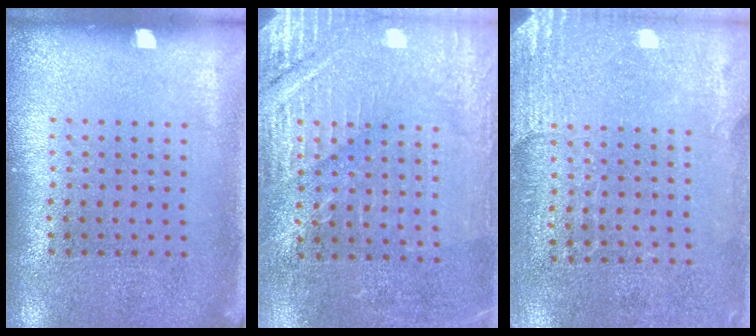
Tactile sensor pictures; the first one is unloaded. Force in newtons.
{"total": 2.9, "press": 2.9, "slide": 0.3}
{"total": 2.7, "press": 2.4, "slide": 1.2}